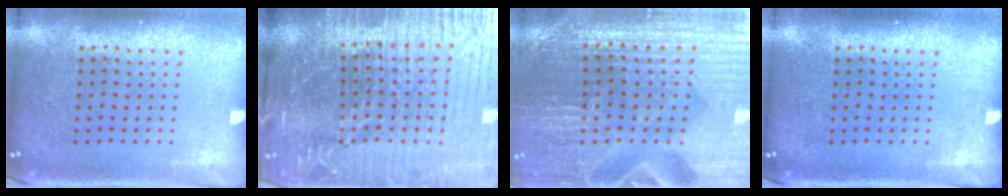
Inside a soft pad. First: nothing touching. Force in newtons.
{"total": 7.1, "press": 6.2, "slide": 3.6}
{"total": 3.3, "press": 3.3, "slide": 0.3}
{"total": 0.0}